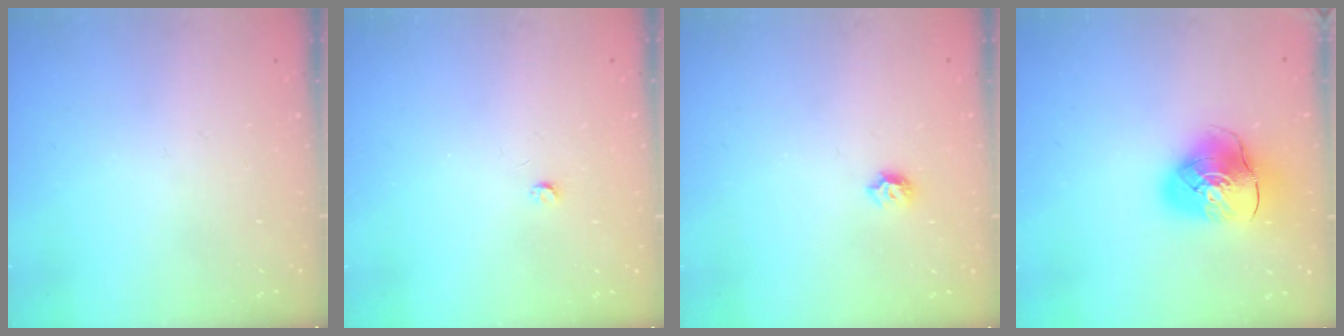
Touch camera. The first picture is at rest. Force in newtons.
{"total": 2.5, "press": 2.5, "slide": 0.4}
{"total": 5.5, "press": 5.4, "slide": 0.7}
{"total": 12.7, "press": 12.5, "slide": 1.8}